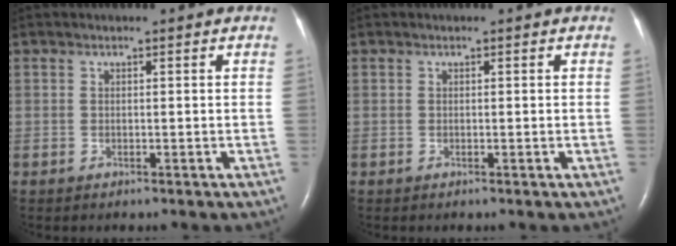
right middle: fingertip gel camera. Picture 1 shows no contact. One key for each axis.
{"total": 0.0}